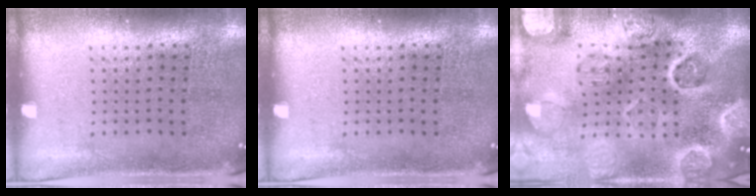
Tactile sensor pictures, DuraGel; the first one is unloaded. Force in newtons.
{"total": 0.0}
{"total": 5.3, "press": 4.6, "slide": 2.7}